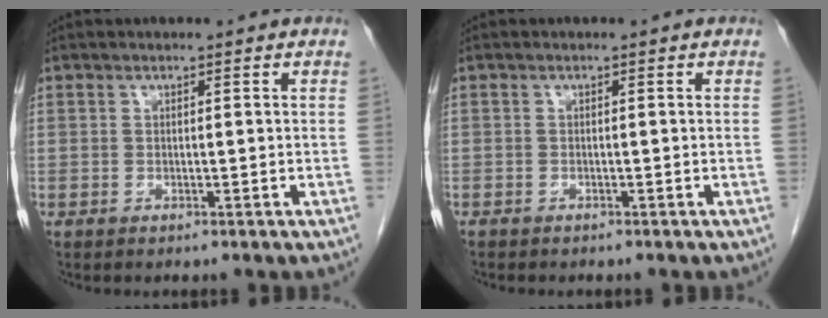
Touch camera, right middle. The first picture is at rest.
{"total": 0.8, "force": [-0.7, 0.2, 0.2], "torque": [-0.010, -0.001, -0.013]}